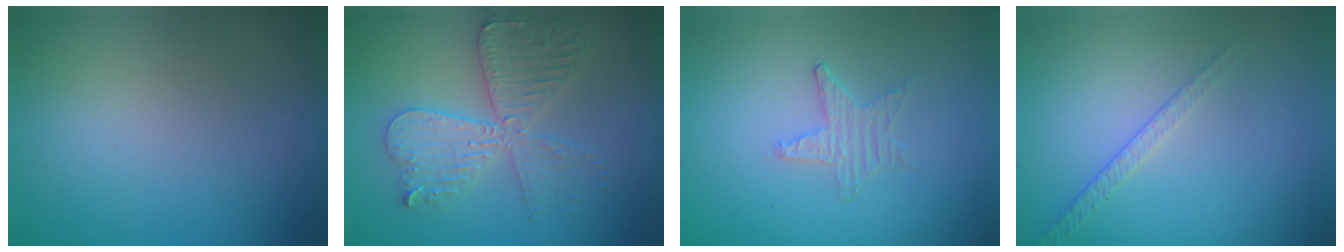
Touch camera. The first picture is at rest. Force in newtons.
{"total": 5.7, "press": 5.7, "slide": 0.8}
{"total": 0.5, "press": 0.5, "slide": 0.1}
{"total": 1.4, "press": 0.8, "slide": 1.1}